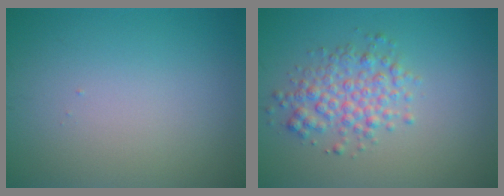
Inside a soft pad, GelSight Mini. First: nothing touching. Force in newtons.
{"total": 3.5, "press": 3.5, "slide": 0.1}